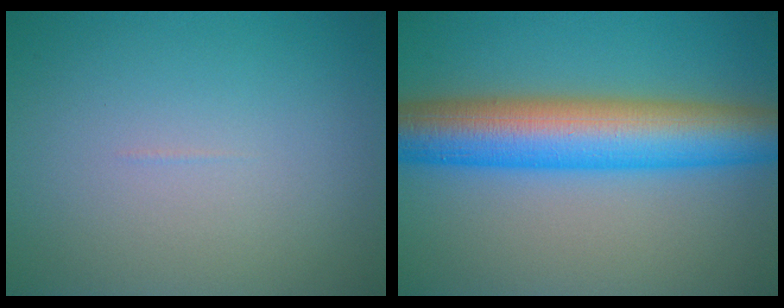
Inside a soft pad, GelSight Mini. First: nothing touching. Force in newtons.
{"total": 10.3, "press": 10.3, "slide": 0.1}